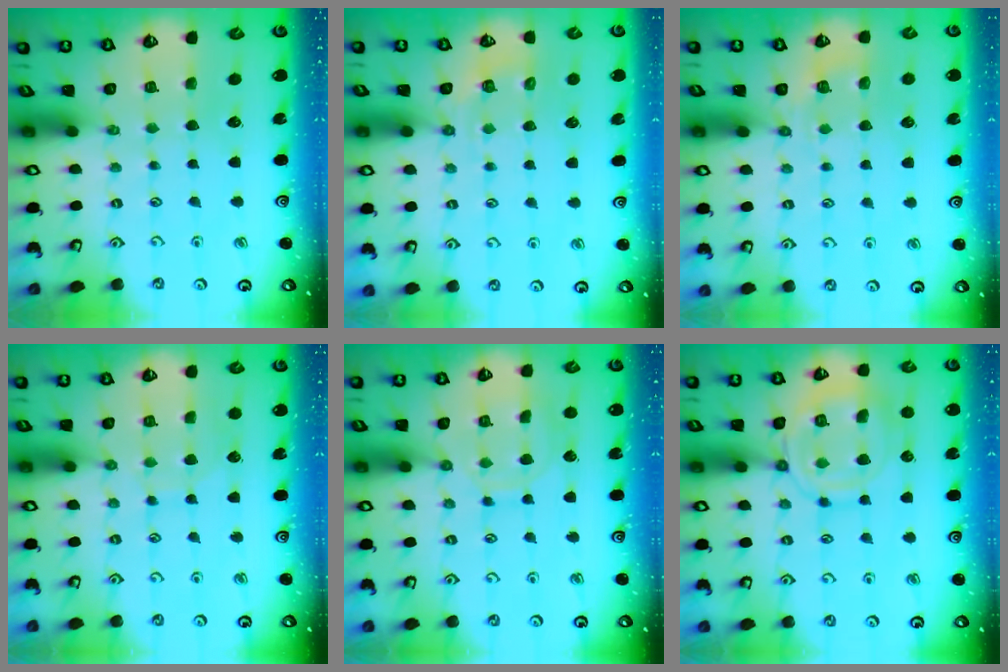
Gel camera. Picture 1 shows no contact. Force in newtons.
{"total": 4.9, "press": 4.8, "slide": 1.2}
{"total": 5.0, "press": 4.7, "slide": 1.5}
{"total": 7.0, "press": 7.0, "slide": 0.6}
{"total": 10.3, "press": 10.2, "slide": 0.7}
{"total": 13.9, "press": 13.9, "slide": 1.2}